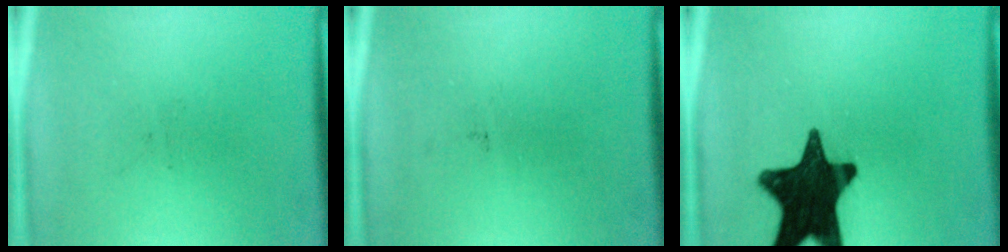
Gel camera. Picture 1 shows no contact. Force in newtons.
{"total": 0.0}
{"total": 17.7}